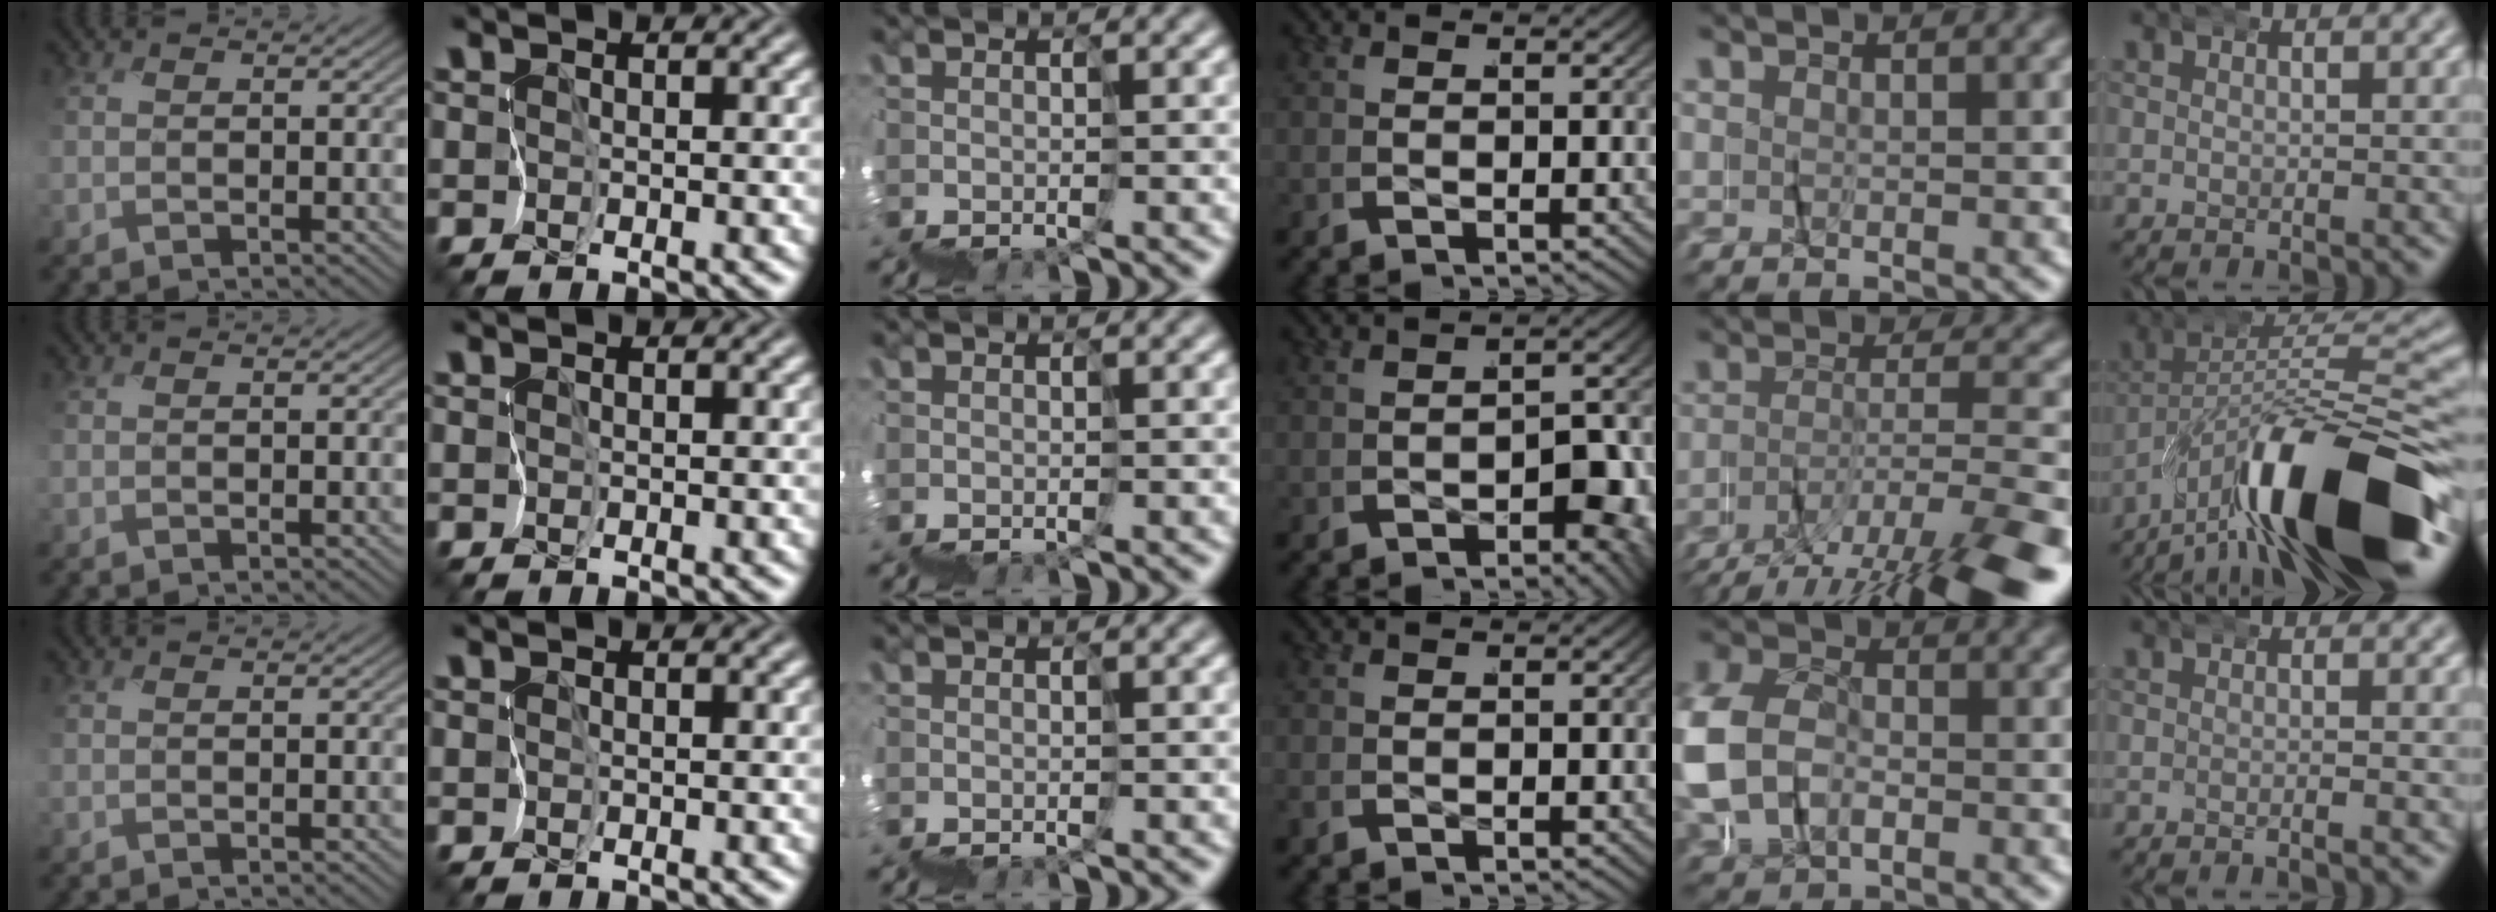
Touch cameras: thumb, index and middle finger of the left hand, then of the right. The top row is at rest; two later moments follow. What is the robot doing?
{"motion": "wrap", "object": "felt sheet"}